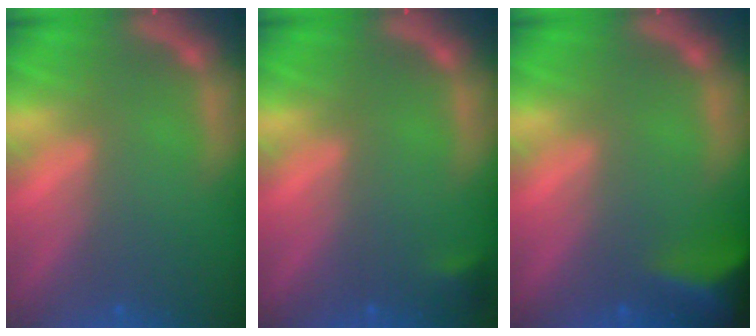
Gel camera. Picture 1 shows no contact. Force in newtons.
{"total": 0.9}
{"total": 5.4}